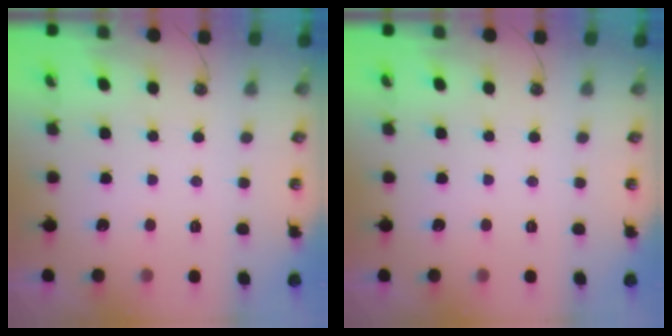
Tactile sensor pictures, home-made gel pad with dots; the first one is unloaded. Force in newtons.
{"total": 0.0}